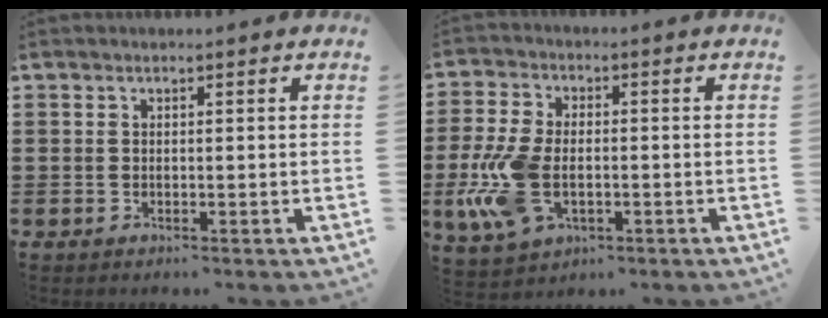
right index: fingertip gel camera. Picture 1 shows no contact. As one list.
[{"total": 9.9, "force": [-2.2, 5.6, 7.9], "torque": [-0.191, -0.006, -0.041]}]